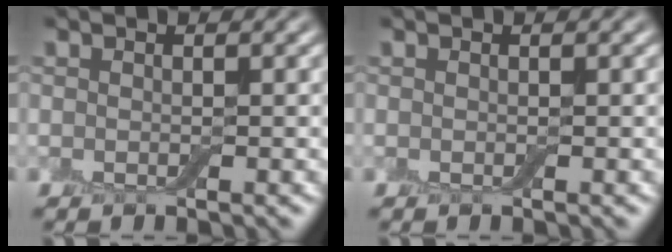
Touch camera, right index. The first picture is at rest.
{"total": 0.0}